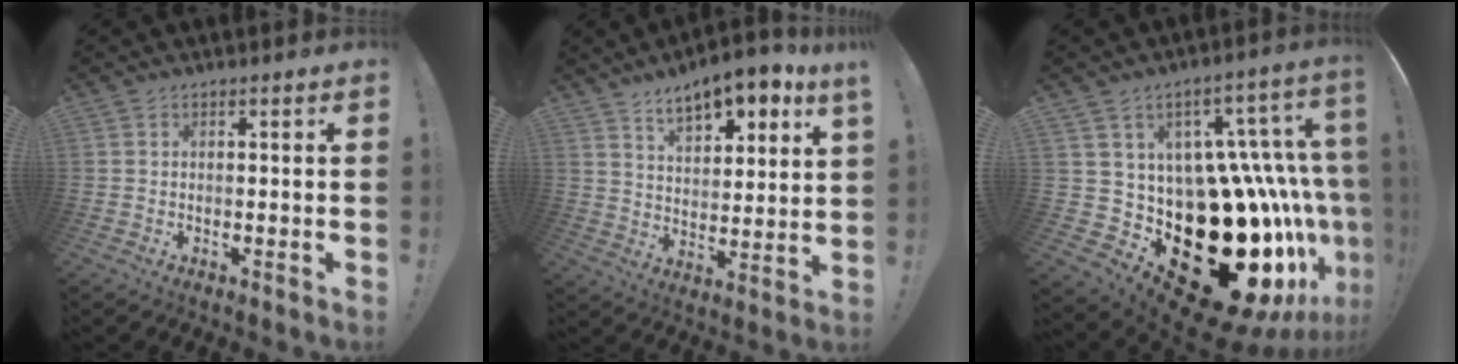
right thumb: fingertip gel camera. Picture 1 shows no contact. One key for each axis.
{"total": 10.6, "fx": 8.3, "fy": 3.4, "fz": 5.8, "tx": -0.095, "ty": -0.051, "tz": 0.146}
{"total": 31.6, "fx": -11.8, "fy": 17.2, "fz": 23.7, "tx": -0.272, "ty": -0.005, "tz": -0.114}